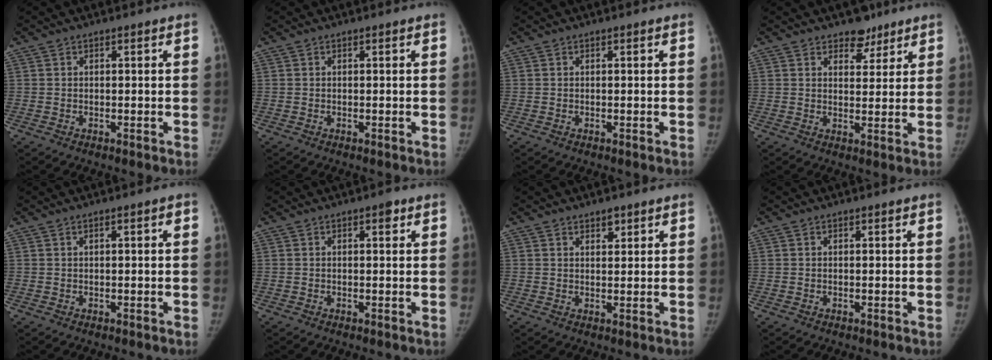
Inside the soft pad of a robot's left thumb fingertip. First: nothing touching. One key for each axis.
{"total": 0.0}
{"total": 0.0}
{"total": 5.0, "fx": 3.7, "fy": 2.9, "fz": 1.7, "tx": 0.004, "ty": -0.023, "tz": 0.056}
{"total": 1.4, "fx": 0.4, "fy": 0.2, "fz": 1.3, "tx": -0.023, "ty": 0.006, "tz": 0.006}
{"total": 1.5, "fx": 0.8, "fy": 0.7, "fz": 1.1, "tx": -0.010, "ty": 0.000, "tz": 0.008}
{"total": 2.2, "fx": 1.6, "fy": 1.1, "fz": 1.1, "tx": -0.006, "ty": -0.011, "tz": 0.025}
{"total": 0.0}